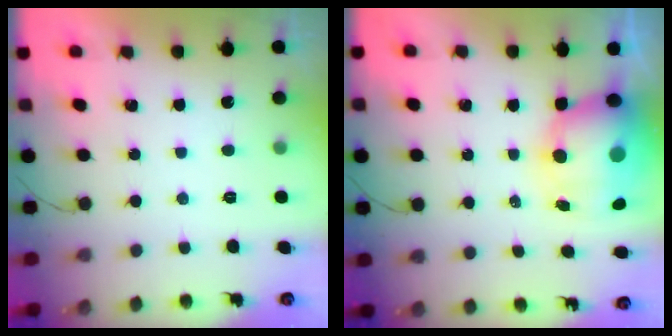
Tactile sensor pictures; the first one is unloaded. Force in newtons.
{"total": 12.6, "press": 12.3, "slide": 2.7}